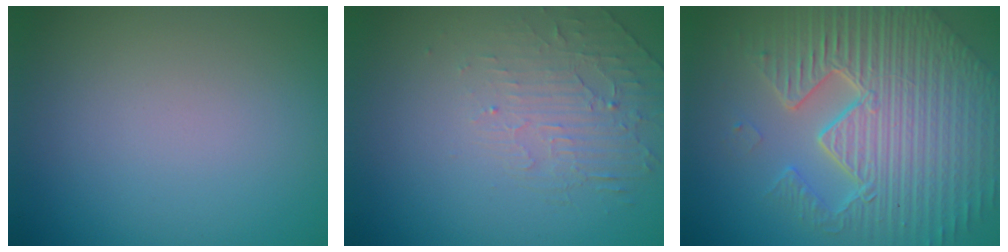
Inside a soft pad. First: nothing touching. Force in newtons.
{"total": 2.1, "press": 1.2, "slide": 1.7}
{"total": 10.8, "press": 7.1, "slide": 8.2}